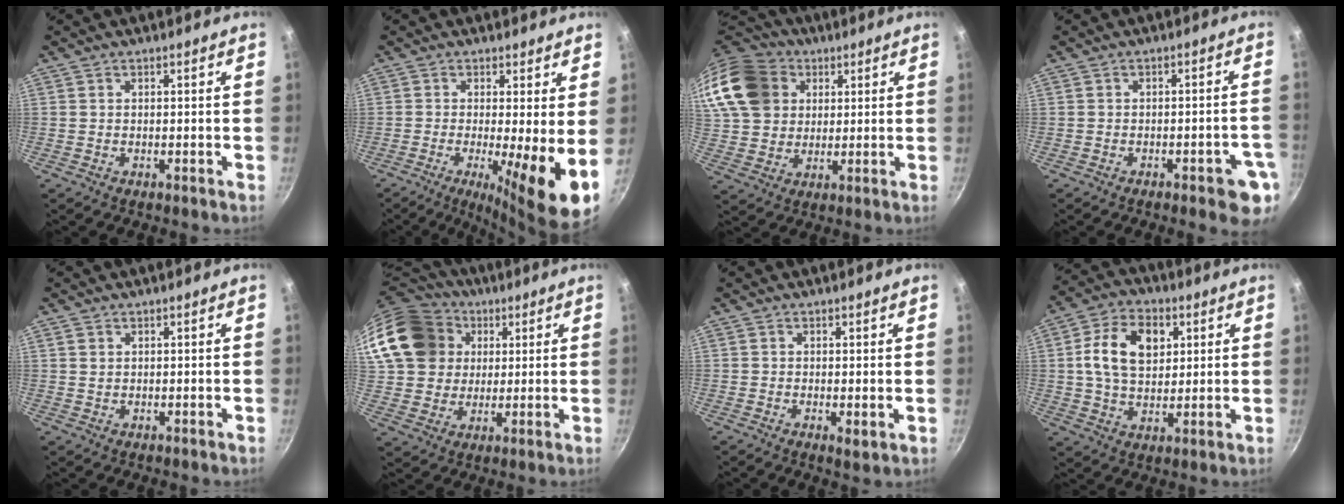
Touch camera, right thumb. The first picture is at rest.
{"total": 10.8, "force": [-1.3, 1.9, 10.6], "torque": [-0.153, -0.019, -0.019]}
{"total": 19.7, "force": [7.8, 15.6, 9.1], "torque": [-0.186, 0.011, 0.148]}
{"total": 7.0, "force": [-3.0, 2.3, 5.9], "torque": [-0.053, 0.021, -0.029]}
{"total": 1.0, "force": [0.5, 0.8, 0.3], "torque": [-0.005, -0.001, 0.008]}
{"total": 20.5, "force": [6.7, 17.0, 9.3], "torque": [-0.173, 0.023, 0.130]}
{"total": 1.8, "force": [0.2, 0.7, 1.7], "torque": [-0.026, -0.011, 0.001]}
{"total": 13.0, "force": [3.2, 8.9, 9.0], "torque": [-0.137, 0.003, 0.046]}